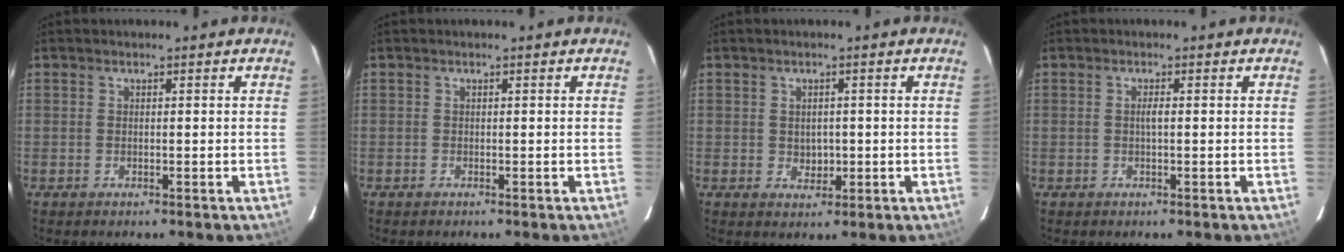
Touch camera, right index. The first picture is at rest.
{"total": 0.0}
{"total": 2.9, "force": [-0.2, 2.4, 1.5], "torque": [-0.023, 0.002, 0.002]}
{"total": 1.1, "force": [-0.1, 0.0, 1.1], "torque": [-0.021, 0.002, -0.002]}